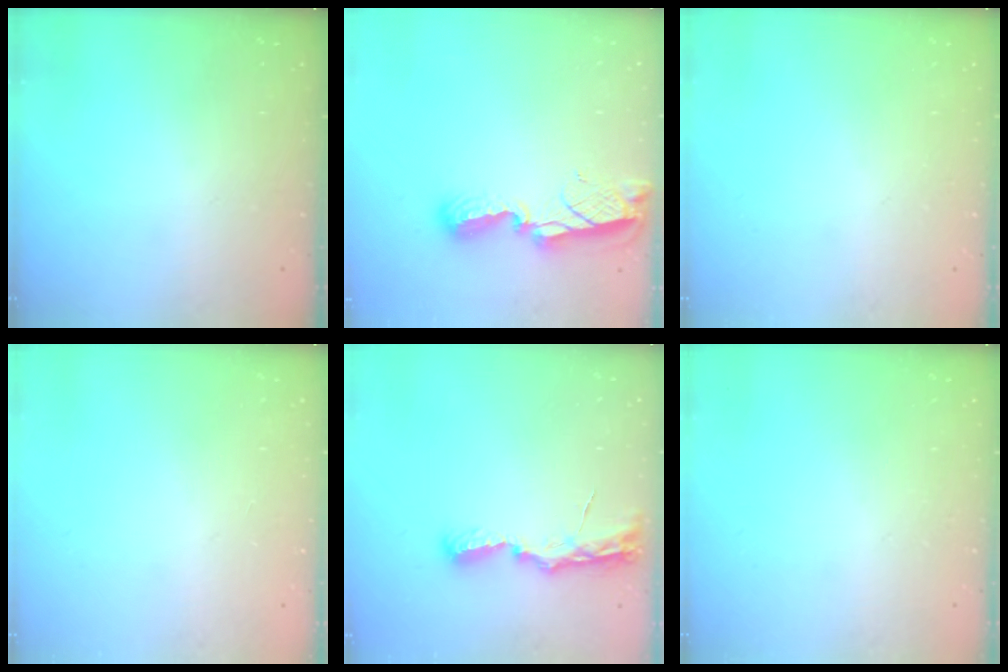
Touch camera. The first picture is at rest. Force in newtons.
{"total": 8.5, "press": 8.4, "slide": 1.2}
{"total": 0.0}
{"total": 1.1, "press": 0.9, "slide": 0.6}
{"total": 7.7, "press": 7.7, "slide": 0.8}
{"total": 0.0}